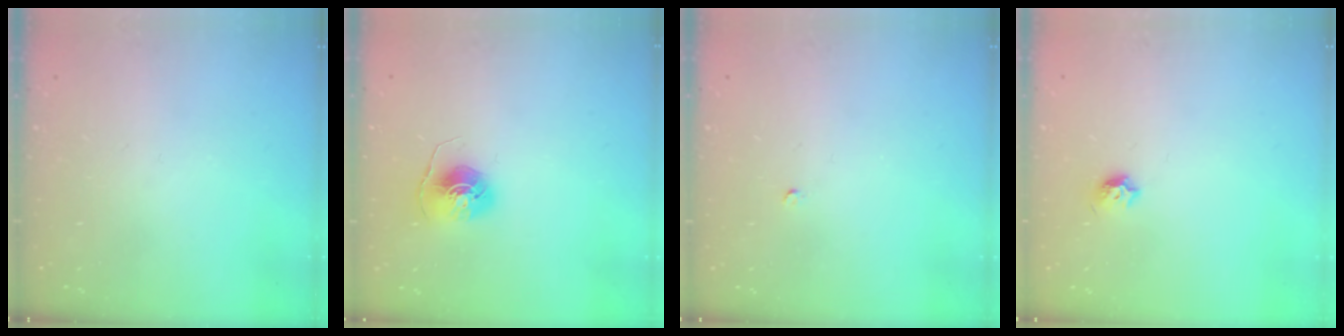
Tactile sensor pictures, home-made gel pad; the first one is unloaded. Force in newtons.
{"total": 6.8, "press": 6.8, "slide": 0.4}
{"total": 2.0, "press": 2.0, "slide": 0.3}
{"total": 4.9, "press": 4.8, "slide": 0.8}